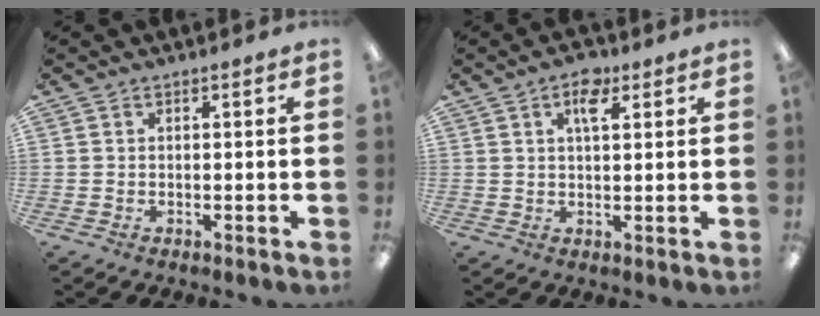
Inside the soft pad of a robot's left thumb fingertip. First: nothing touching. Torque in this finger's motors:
{"motor_torque": [-0.25, -0.08, -0.21, -0.03, 0.09]}